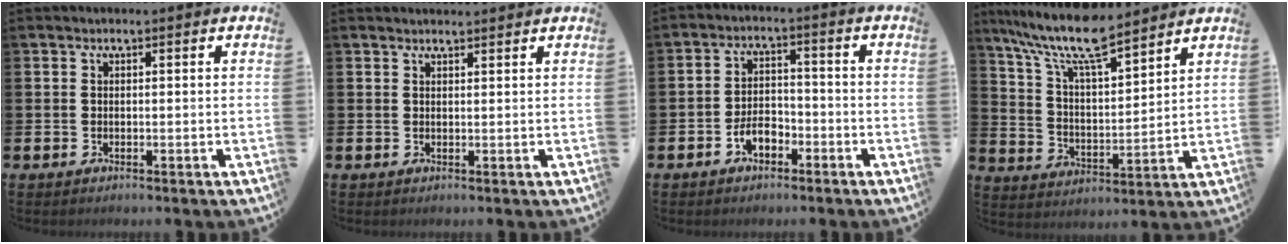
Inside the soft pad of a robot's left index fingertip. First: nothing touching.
{"total": 1.4, "force": [1.4, 0.1, 0.1], "torque": [0.006, -0.006, 0.023]}
{"total": 3.6, "force": [-2.2, 2.0, 2.0], "torque": [-0.044, 0.012, -0.044]}
{"total": 10.7, "force": [9.2, 1.5, 5.2], "torque": [-0.129, -0.045, 0.161]}